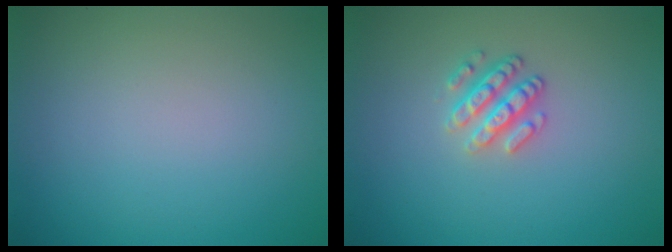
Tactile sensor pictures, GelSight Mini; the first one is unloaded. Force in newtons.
{"total": 2.5, "press": 2.3, "slide": 0.9}